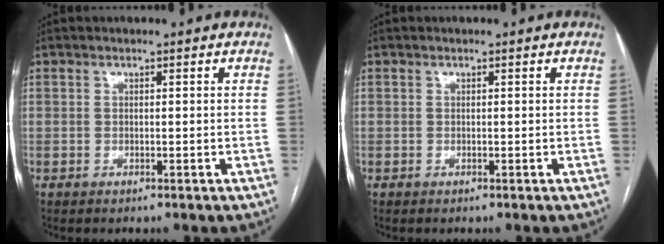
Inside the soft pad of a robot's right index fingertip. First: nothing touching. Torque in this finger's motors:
{"motor_torque": [0.00, 0.00, 0.00, 0.00]}